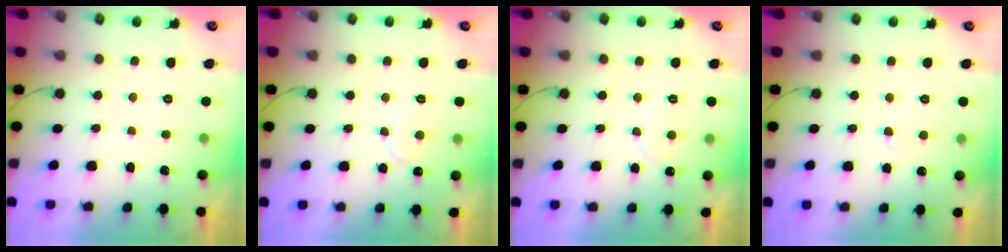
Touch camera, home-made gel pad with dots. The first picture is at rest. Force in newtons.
{"total": 6.3, "press": 6.3, "slide": 0.4}
{"total": 7.3, "press": 7.3, "slide": 0.4}
{"total": 2.9, "press": 2.9, "slide": 0.2}